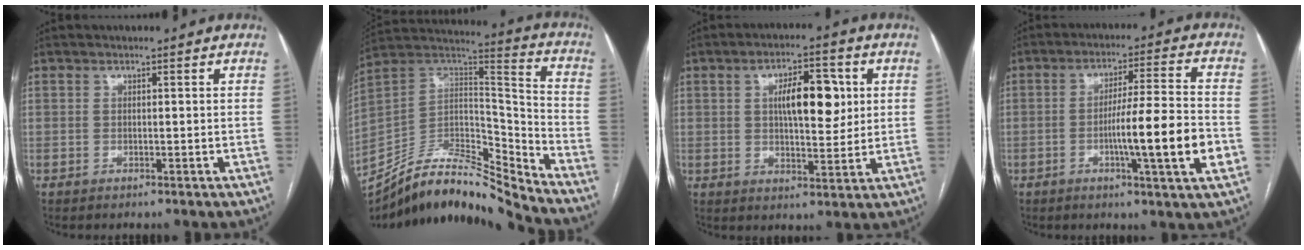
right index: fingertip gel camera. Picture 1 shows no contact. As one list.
[{"total": 18.3, "force": [-17.6, 1.2, 5.0], "torque": [-0.075, 0.059, -0.304]}, {"total": 9.1, "force": [2.2, 3.4, 8.1], "torque": [-0.129, 0.014, 0.035]}, {"total": 12.4, "force": [-3.1, -0.4, 12.0], "torque": [-0.193, -0.005, -0.055]}]